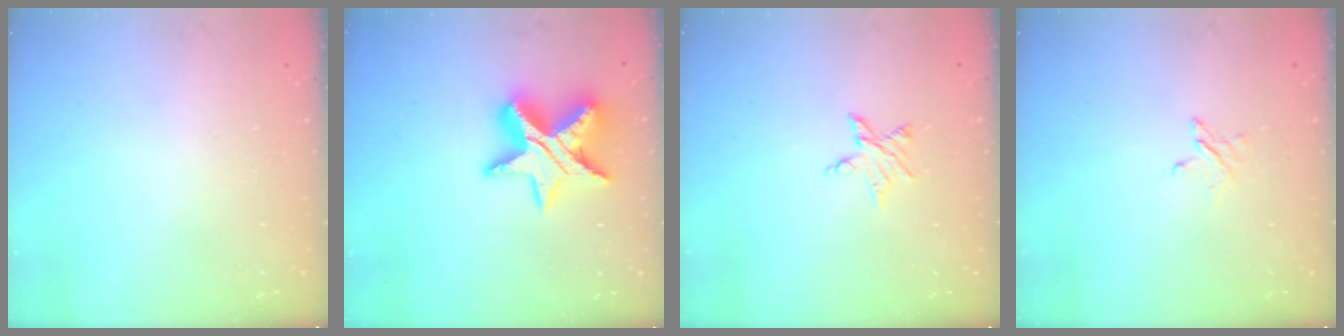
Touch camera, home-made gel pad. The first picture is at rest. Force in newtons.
{"total": 14.6, "press": 14.5, "slide": 1.0}
{"total": 5.2, "press": 5.2, "slide": 0.6}
{"total": 3.2, "press": 3.1, "slide": 0.3}